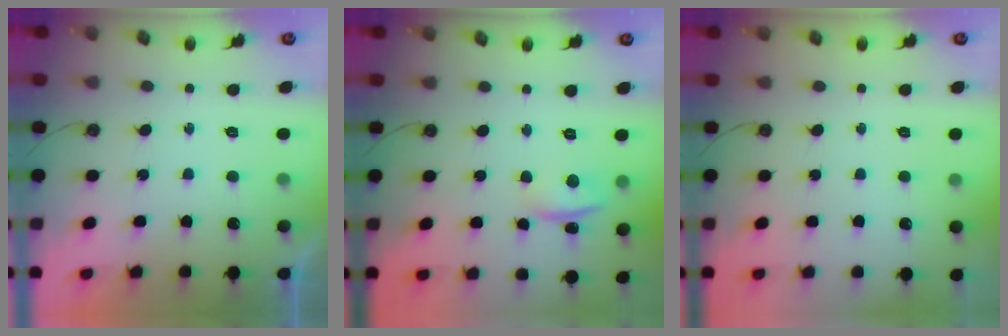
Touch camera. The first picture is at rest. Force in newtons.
{"total": 2.0, "press": 1.5, "slide": 1.3}
{"total": 0.0}